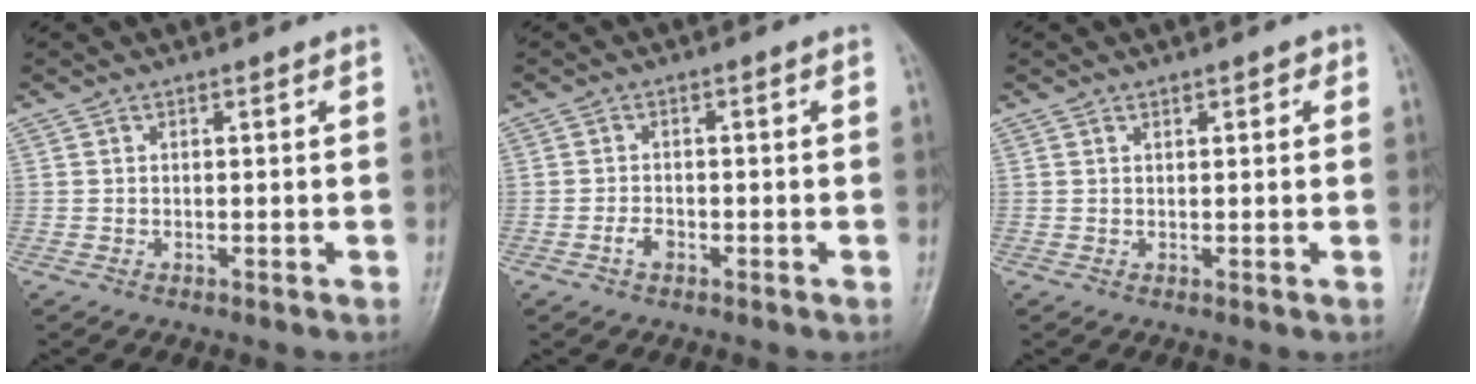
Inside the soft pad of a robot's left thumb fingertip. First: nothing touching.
{"total": 2.0, "force": [-1.0, 1.2, 1.2], "torque": [-0.024, 0.008, -0.020]}
{"total": 1.5, "force": [0.9, 0.8, 1.0], "torque": [-0.006, -0.001, 0.010]}